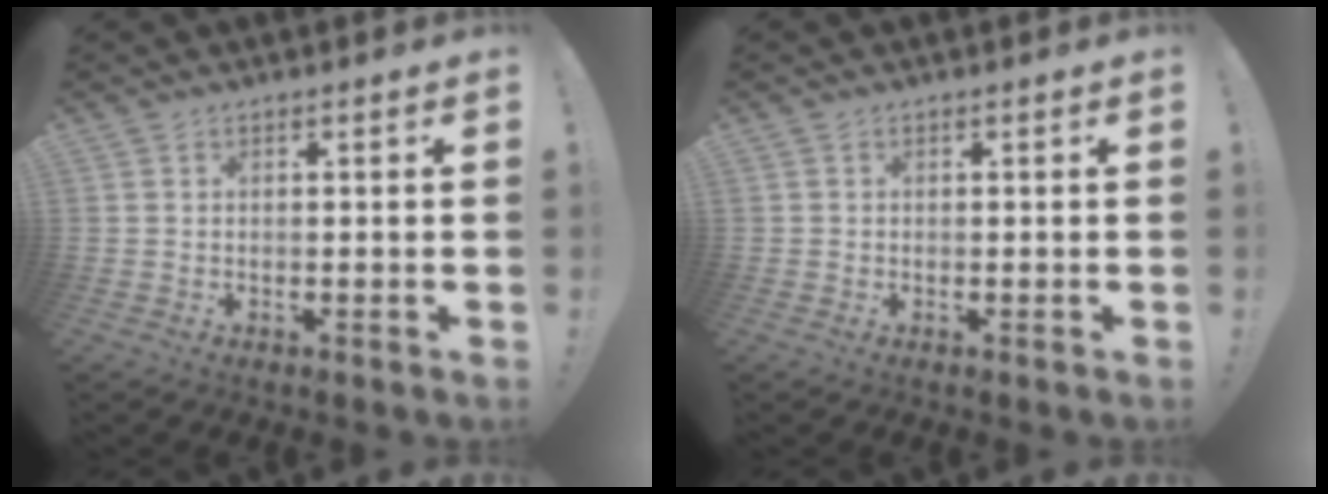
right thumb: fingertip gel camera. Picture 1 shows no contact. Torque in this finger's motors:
{"motor_torque": [0.08, 0.05, -0.11, 0.07, 0.00]}